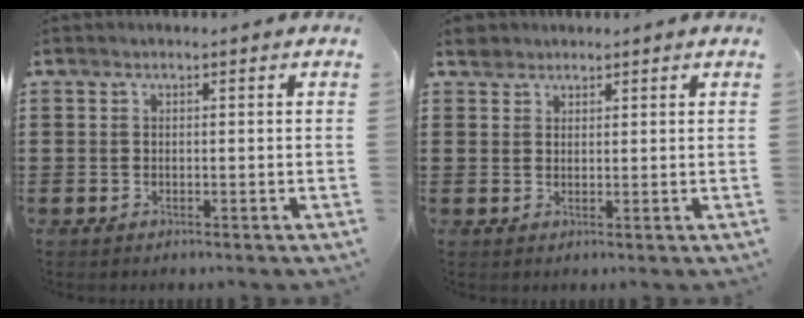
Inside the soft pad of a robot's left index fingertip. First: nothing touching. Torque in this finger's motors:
{"motor_torque": [0.01, 0.02, -0.08, -0.03]}